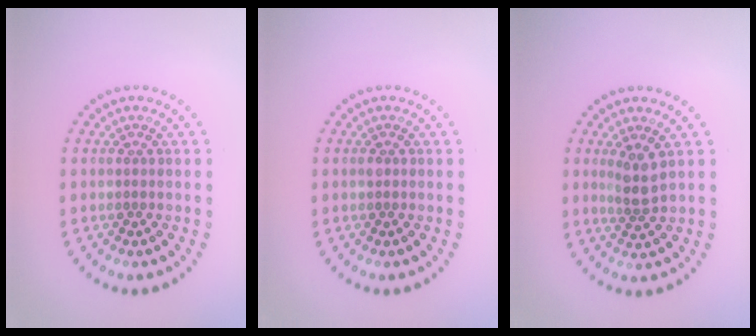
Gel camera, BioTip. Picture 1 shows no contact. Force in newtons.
{"total": 0.5, "press": 0.5, "slide": 0.1}
{"total": 2.3, "press": 1.8, "slide": 1.4}